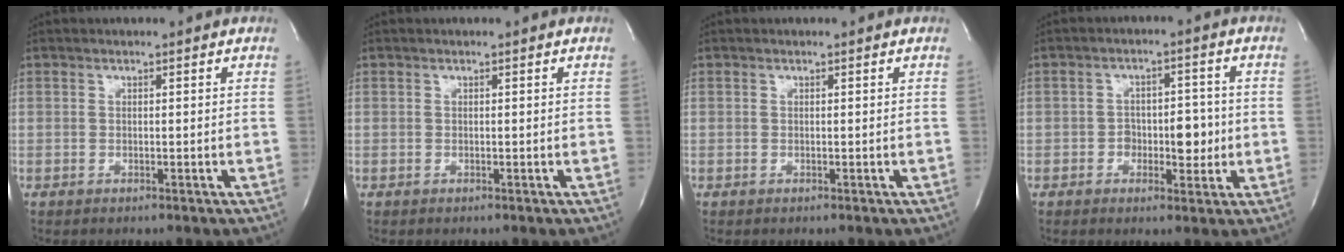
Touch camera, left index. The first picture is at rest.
{"total": 0.0}
{"total": 0.0}
{"total": 5.5, "force": [-1.0, 3.2, 4.3], "torque": [-0.051, 0.012, -0.010]}